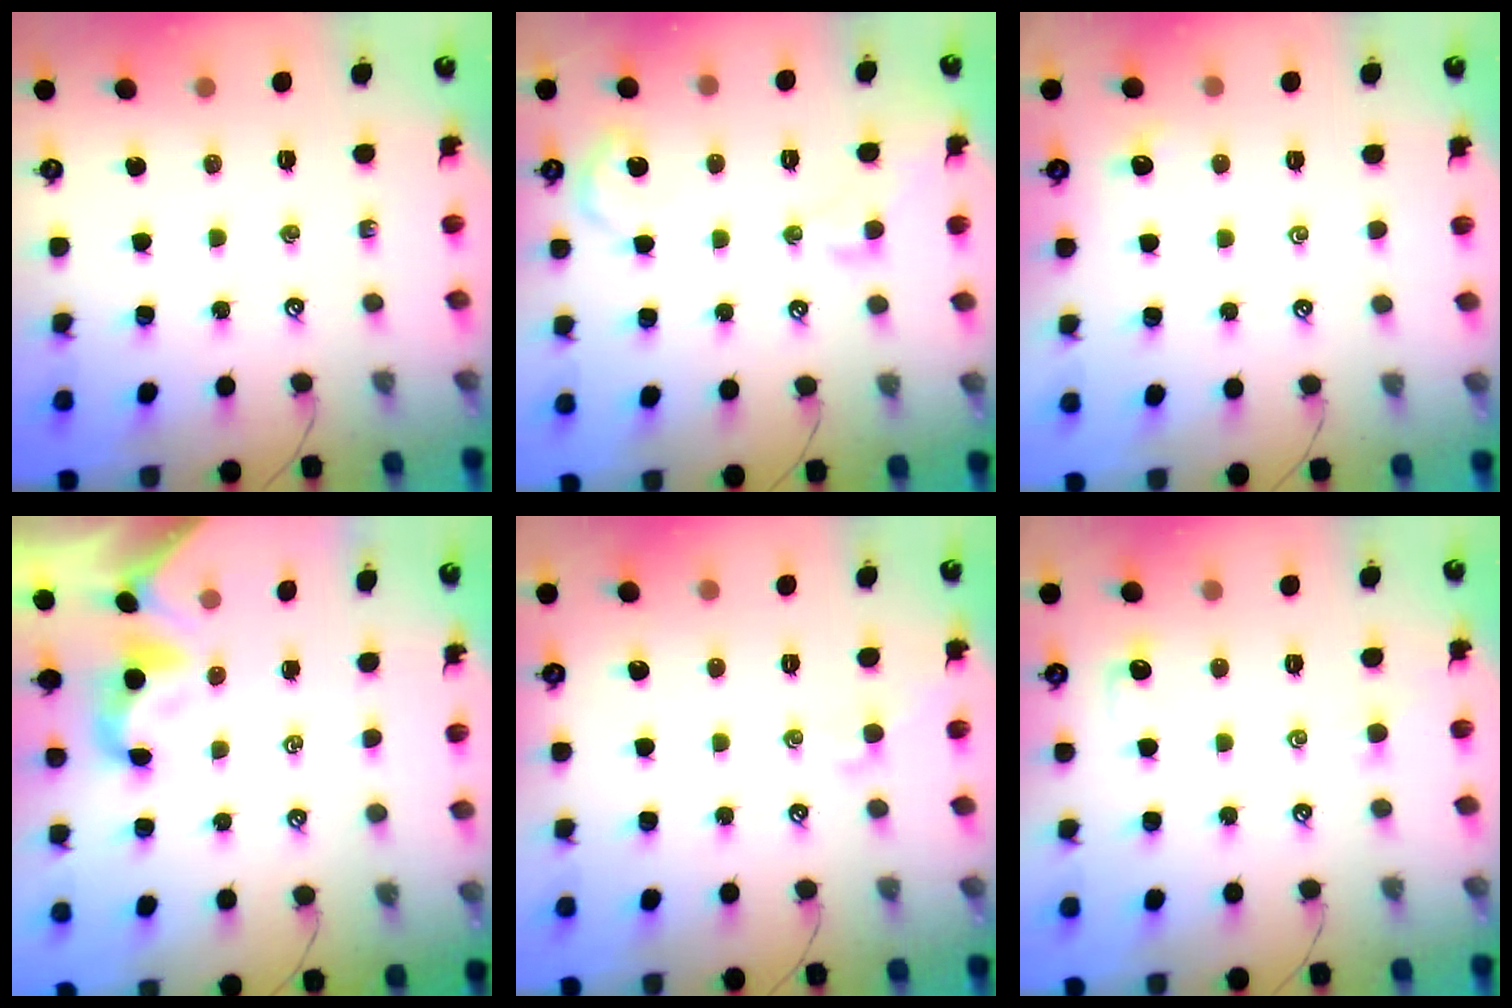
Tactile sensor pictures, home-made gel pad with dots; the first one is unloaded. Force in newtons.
{"total": 5.1, "press": 5.0, "slide": 0.9}
{"total": 1.1, "press": 1.0, "slide": 0.4}
{"total": 2.0, "press": 2.0, "slide": 0.4}
{"total": 0.9, "press": 0.7, "slide": 0.5}
{"total": 1.4, "press": 1.3, "slide": 0.6}